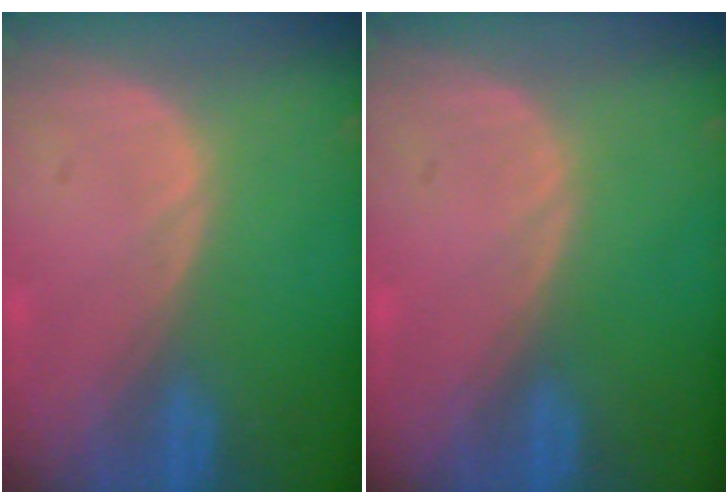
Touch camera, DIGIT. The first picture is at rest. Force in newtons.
{"total": 0.0}